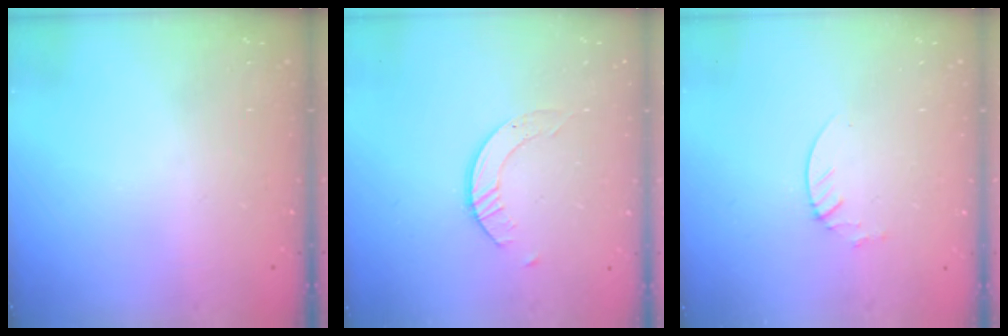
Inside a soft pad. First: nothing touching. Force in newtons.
{"total": 2.6, "press": 2.5, "slide": 0.3}
{"total": 1.9, "press": 1.9, "slide": 0.2}